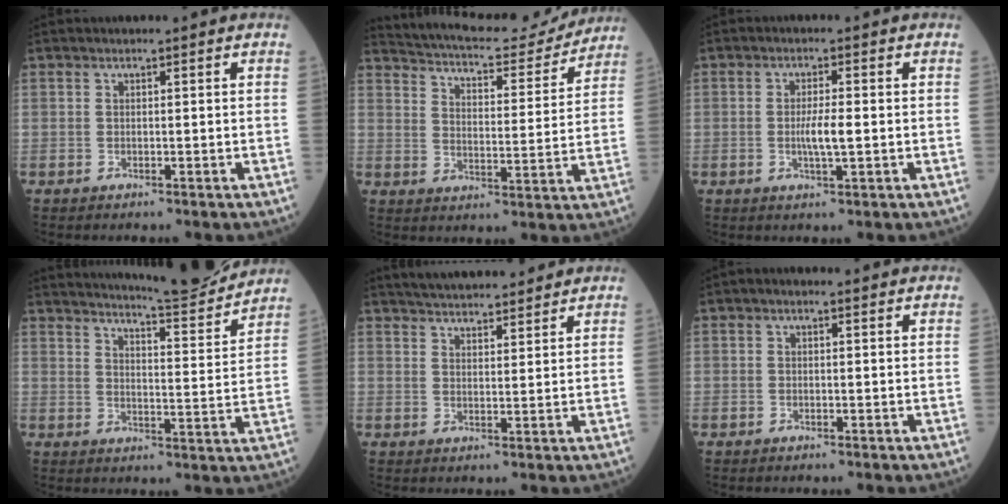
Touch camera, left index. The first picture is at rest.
{"total": 16.7, "force": [15.6, 3.5, 4.7], "torque": [-0.075, -0.001, 0.213]}
{"total": 3.6, "force": [-0.4, 0.3, 3.5], "torque": [-0.070, -0.004, -0.007]}
{"total": 13.6, "force": [13.1, -0.2, 3.9], "torque": [-0.060, -0.026, 0.175]}
{"total": 12.1, "force": [11.1, 2.3, 4.2], "torque": [-0.059, 0.023, 0.161]}
{"total": 1.0, "force": [0.5, 0.4, 0.7], "torque": [-0.015, 0.009, 0.004]}